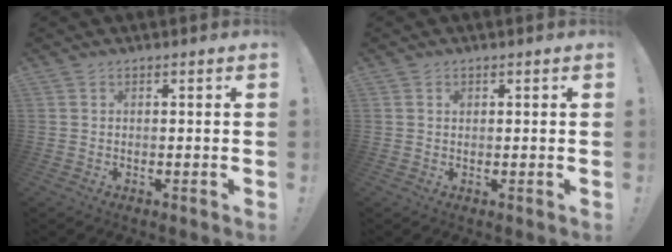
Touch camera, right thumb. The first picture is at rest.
{"total": 0.5, "force": [0.2, 0.4, 0.2], "torque": [0.003, -0.001, 0.003]}